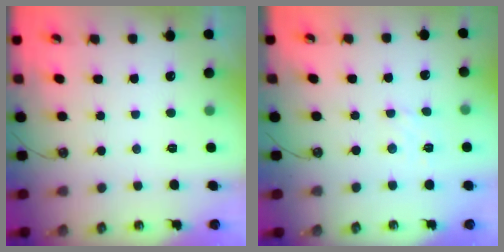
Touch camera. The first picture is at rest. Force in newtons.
{"total": 2.8, "press": 2.7, "slide": 0.5}